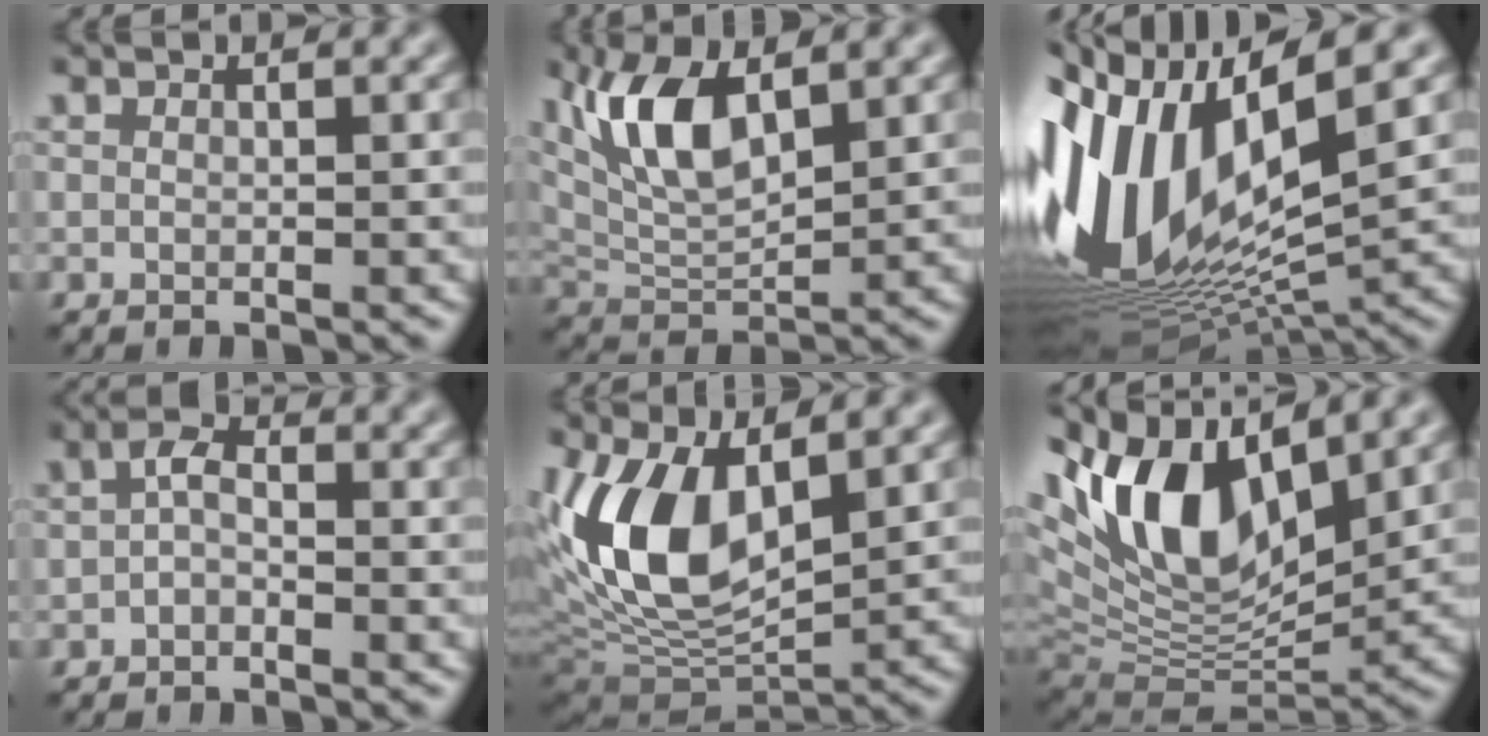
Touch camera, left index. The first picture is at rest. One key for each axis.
{"total": 6.6, "fx": 2.7, "fy": 2.7, "fz": 5.4, "tx": -0.113, "ty": 0.003, "tz": 0.054}
{"total": 15.5, "fx": 0.9, "fy": 7.2, "fz": 13.7, "tx": -0.297, "ty": -0.001, "tz": 0.028}
{"total": 1.6, "fx": -0.8, "fy": 0.8, "fz": 1.0, "tx": -0.022, "ty": 0.007, "tz": -0.016}
{"total": 10.5, "fx": 1.5, "fy": 5.5, "fz": 8.9, "tx": -0.180, "ty": -0.007, "tz": 0.027}
{"total": 12.9, "fx": 5.1, "fy": 6.4, "fz": 10.0, "tx": -0.187, "ty": 0.009, "tz": 0.097}